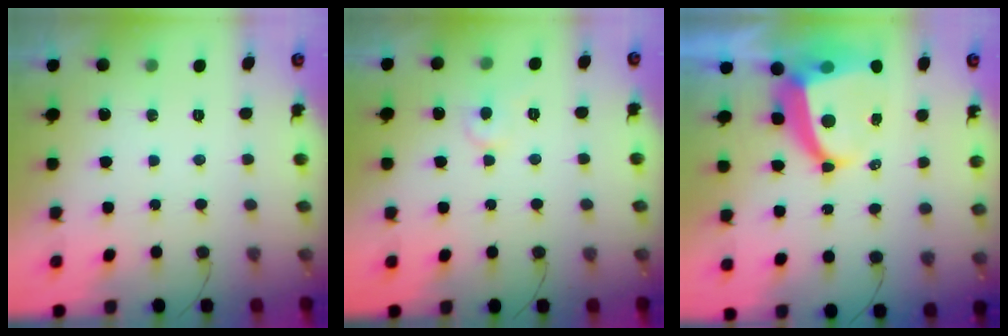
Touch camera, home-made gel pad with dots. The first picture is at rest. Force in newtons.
{"total": 4.8, "press": 4.8, "slide": 0.2}
{"total": 9.1, "press": 9.0, "slide": 1.1}